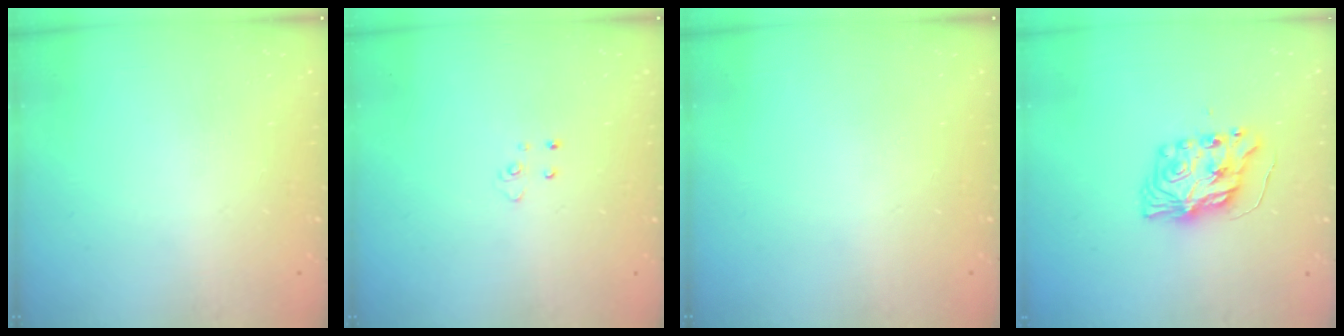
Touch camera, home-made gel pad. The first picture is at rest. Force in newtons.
{"total": 3.8, "press": 3.8, "slide": 0.4}
{"total": 0.0}
{"total": 8.2, "press": 8.2, "slide": 0.6}